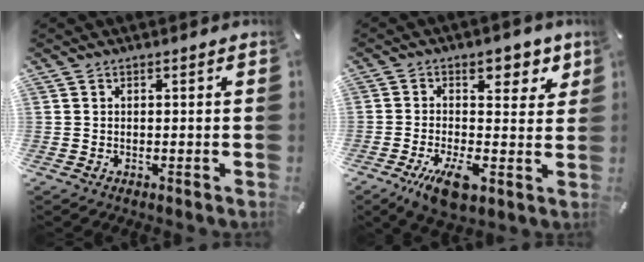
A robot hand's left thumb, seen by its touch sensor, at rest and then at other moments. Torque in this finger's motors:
{"motor_torque": [0.77, 2.69, 0.47, 0.37, 0.11]}